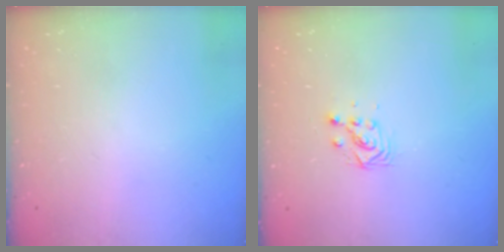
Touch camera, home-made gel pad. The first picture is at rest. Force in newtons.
{"total": 3.6, "press": 3.6, "slide": 0.1}